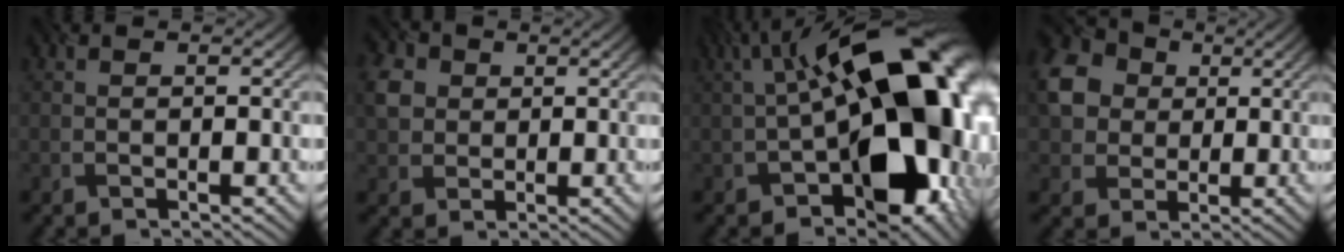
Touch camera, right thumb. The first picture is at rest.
{"total": 4.6, "force": [1.0, 4.0, 1.9], "torque": [-0.061, 0.008, 0.014]}
{"total": 20.3, "force": [-1.1, 11.0, 17.0], "torque": [-0.229, 0.003, -0.016]}
{"total": 9.7, "force": [1.9, 7.9, 5.2], "torque": [-0.148, 0.014, 0.034]}